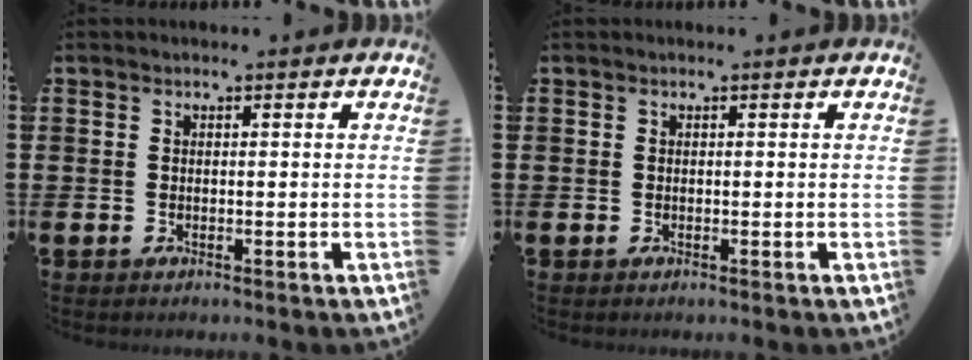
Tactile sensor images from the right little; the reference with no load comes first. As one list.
[{"total": 0.0}]